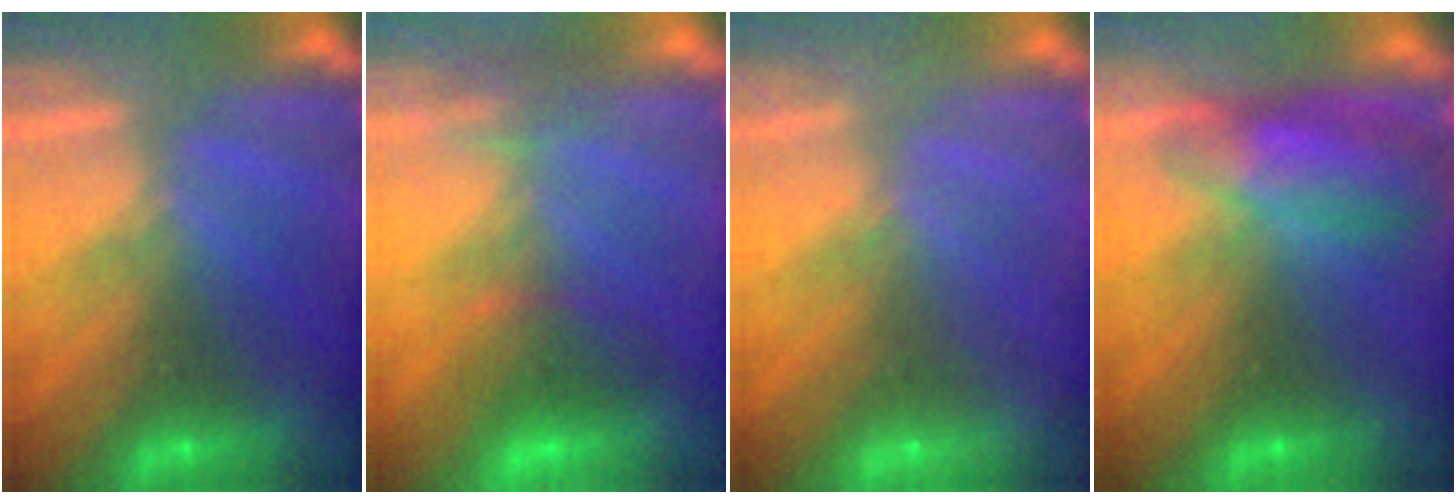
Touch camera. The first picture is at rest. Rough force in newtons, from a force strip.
{"total": 3.2}
{"total": 1.8}
{"total": 10.0}